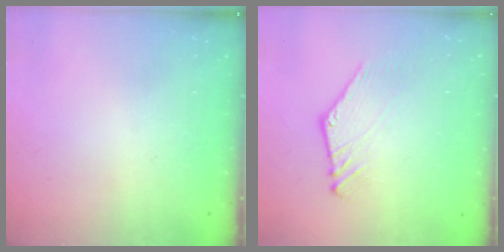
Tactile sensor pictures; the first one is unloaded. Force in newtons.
{"total": 2.2, "press": 2.2, "slide": 0.1}